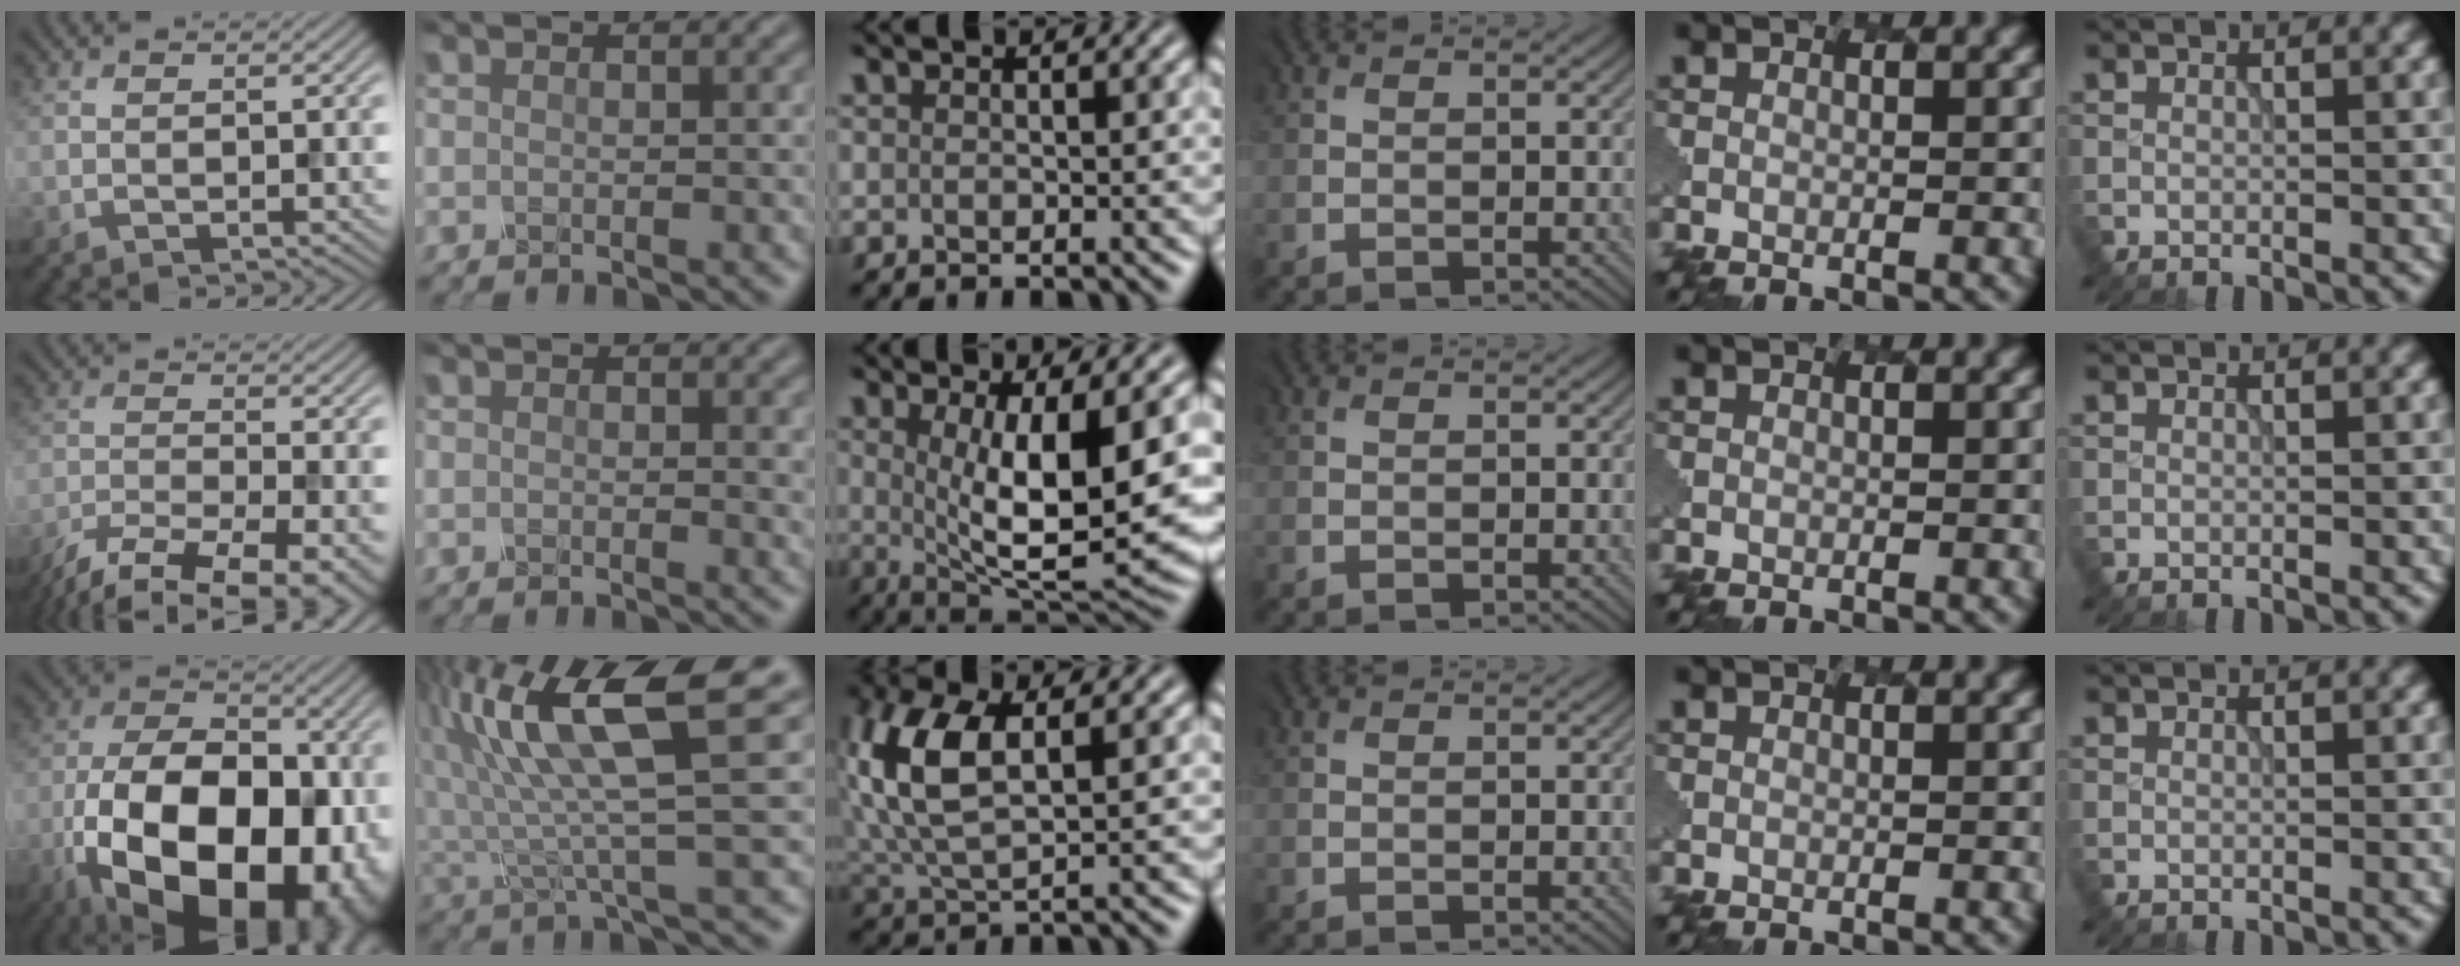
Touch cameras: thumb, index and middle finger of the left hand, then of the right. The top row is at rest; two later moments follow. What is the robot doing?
{"motion": "dispense", "object": "oil cruet"}